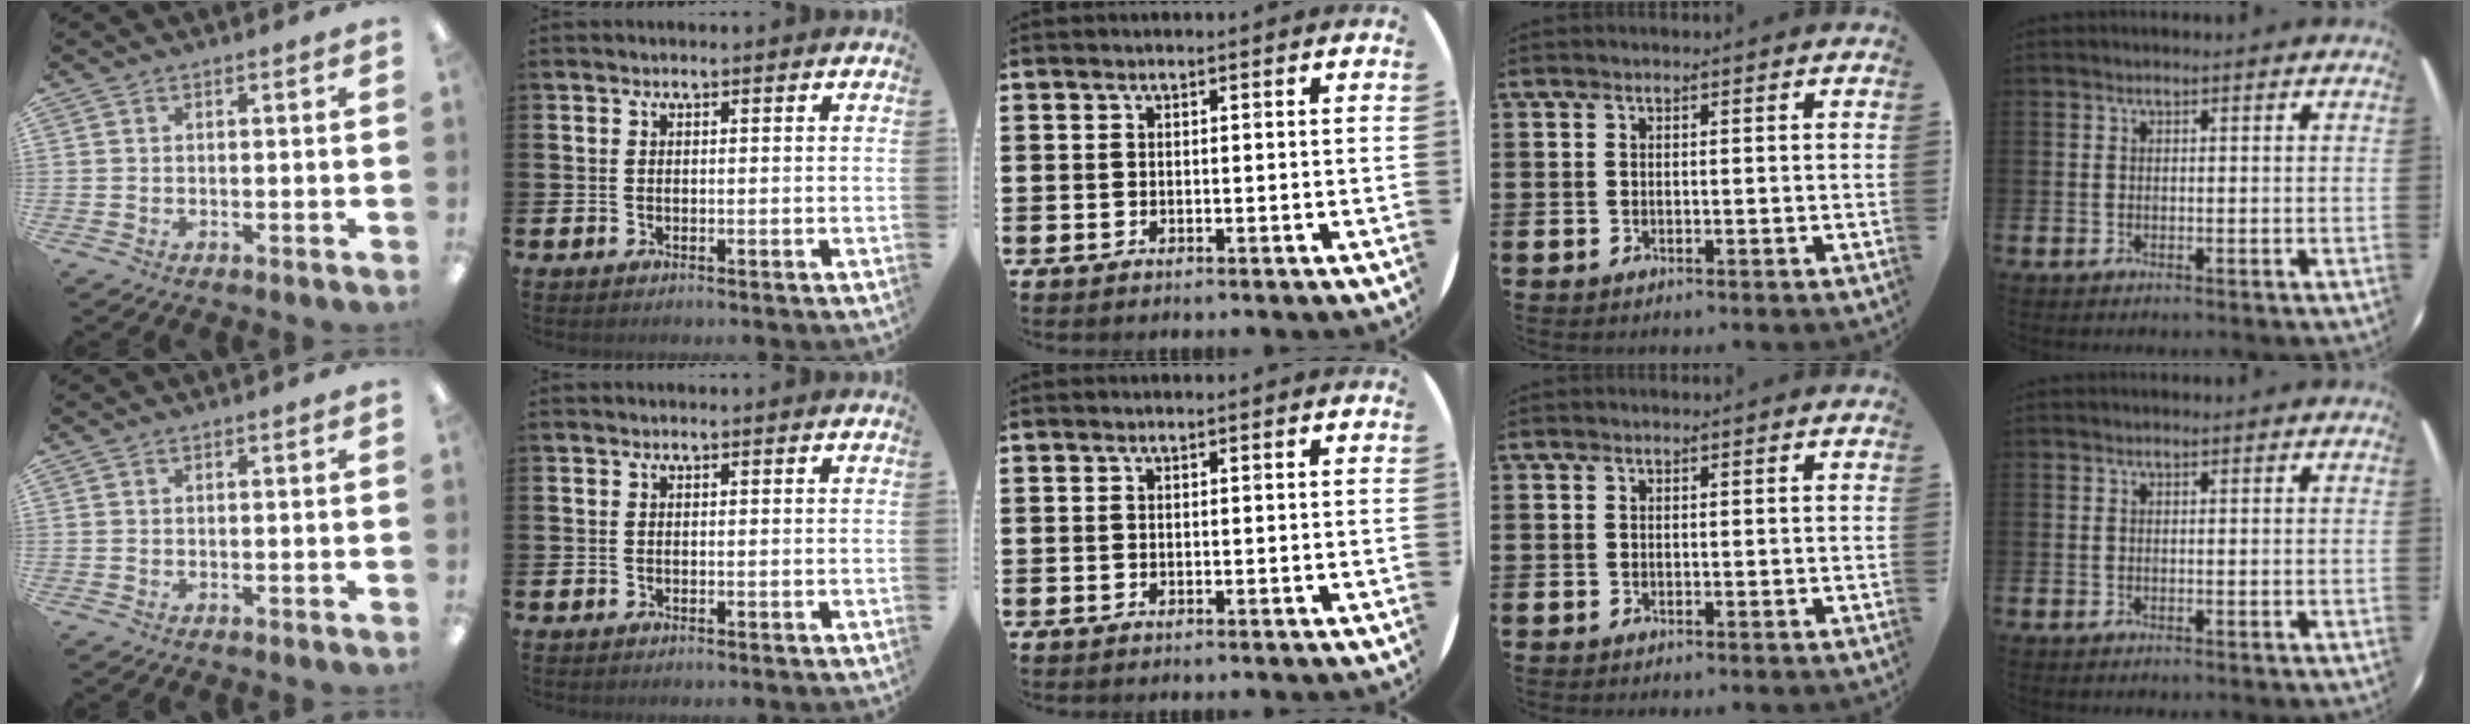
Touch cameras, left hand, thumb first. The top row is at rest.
{}